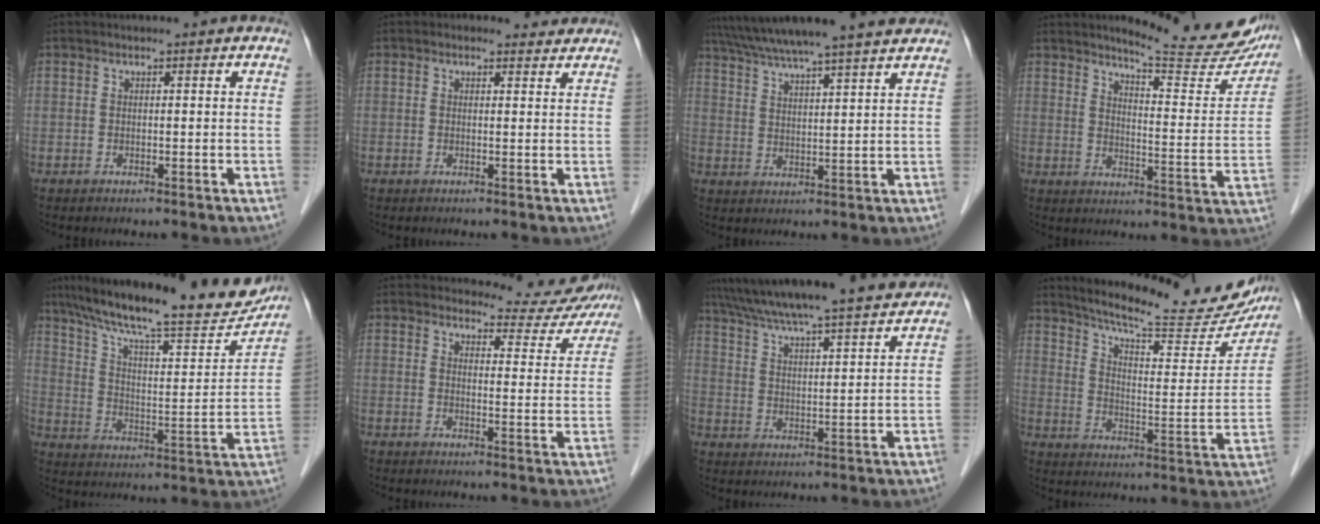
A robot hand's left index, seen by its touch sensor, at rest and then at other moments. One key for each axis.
{"total": 2.1, "fx": 1.8, "fy": 1.1, "fz": 0.1, "tx": -0.001, "ty": 0.004, "tz": 0.014}
{"total": 16.9, "fx": 14.8, "fy": -0.1, "fz": 8.2, "tx": -0.144, "ty": 0.028, "tz": 0.215}
{"total": 18.5, "fx": 16.8, "fy": 2.4, "fz": 7.3, "tx": -0.089, "ty": -0.070, "tz": 0.197}
{"total": 24.9, "fx": 21.0, "fy": 4.4, "fz": 12.5, "tx": -0.207, "ty": 0.001, "tz": 0.300}
{"total": 8.6, "fx": 8.4, "fy": 1.7, "fz": -0.1, "tx": 0.011, "ty": -0.023, "tz": 0.091}
{"total": 19.7, "fx": 17.8, "fy": 0.1, "fz": 8.5, "tx": -0.147, "ty": 0.009, "tz": 0.261}
{"total": 23.6, "fx": 21.2, "fy": 3.6, "fz": 9.8, "tx": -0.144, "ty": -0.044, "tz": 0.273}